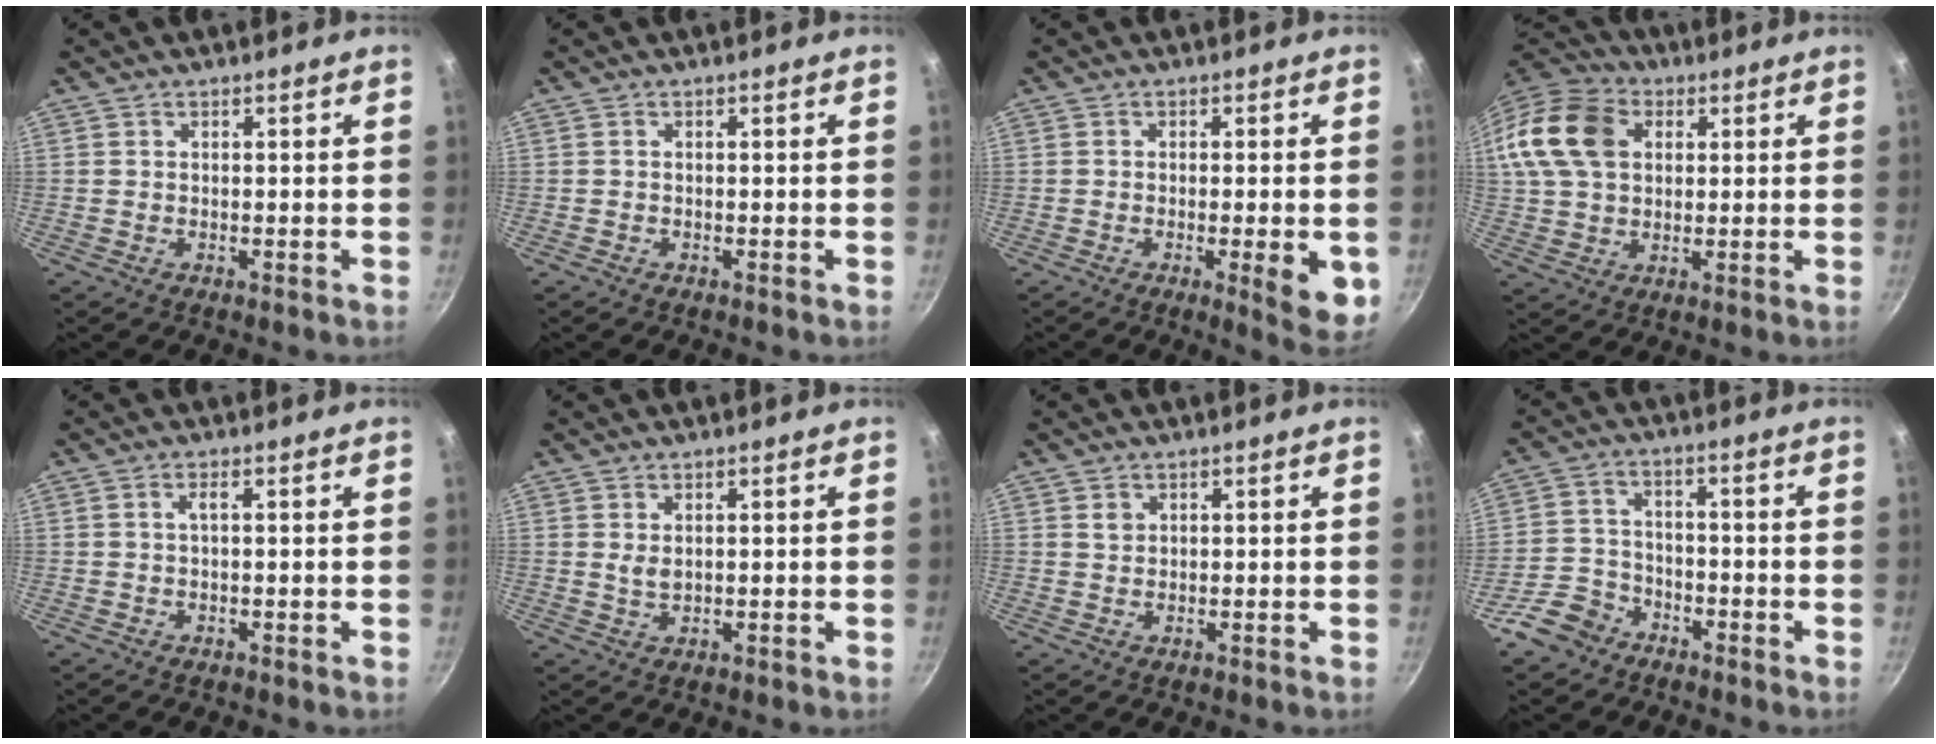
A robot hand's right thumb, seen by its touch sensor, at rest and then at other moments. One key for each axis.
{"total": 0.0}
{"total": 8.1, "fx": -2.0, "fy": 1.9, "fz": 7.6, "tx": -0.089, "ty": -0.004, "tz": -0.023}
{"total": 17.8, "fx": 4.5, "fy": 13.1, "fz": 11.1, "tx": -0.221, "ty": 0.023, "tz": 0.071}
{"total": 1.3, "fx": 0.1, "fy": 0.3, "fz": 1.2, "tx": -0.024, "ty": 0.004, "tz": 0.003}
{"total": 2.2, "fx": 0.6, "fy": 1.2, "fz": 1.6, "tx": -0.028, "ty": -0.005, "tz": 0.014}
{"total": 1.5, "fx": 0.6, "fy": 1.2, "fz": 0.6, "tx": -0.006, "ty": 0.000, "tz": 0.010}
{"total": 7.0, "fx": -4.8, "fy": 4.8, "fz": 1.9, "tx": -0.024, "ty": 0.042, "tz": -0.093}